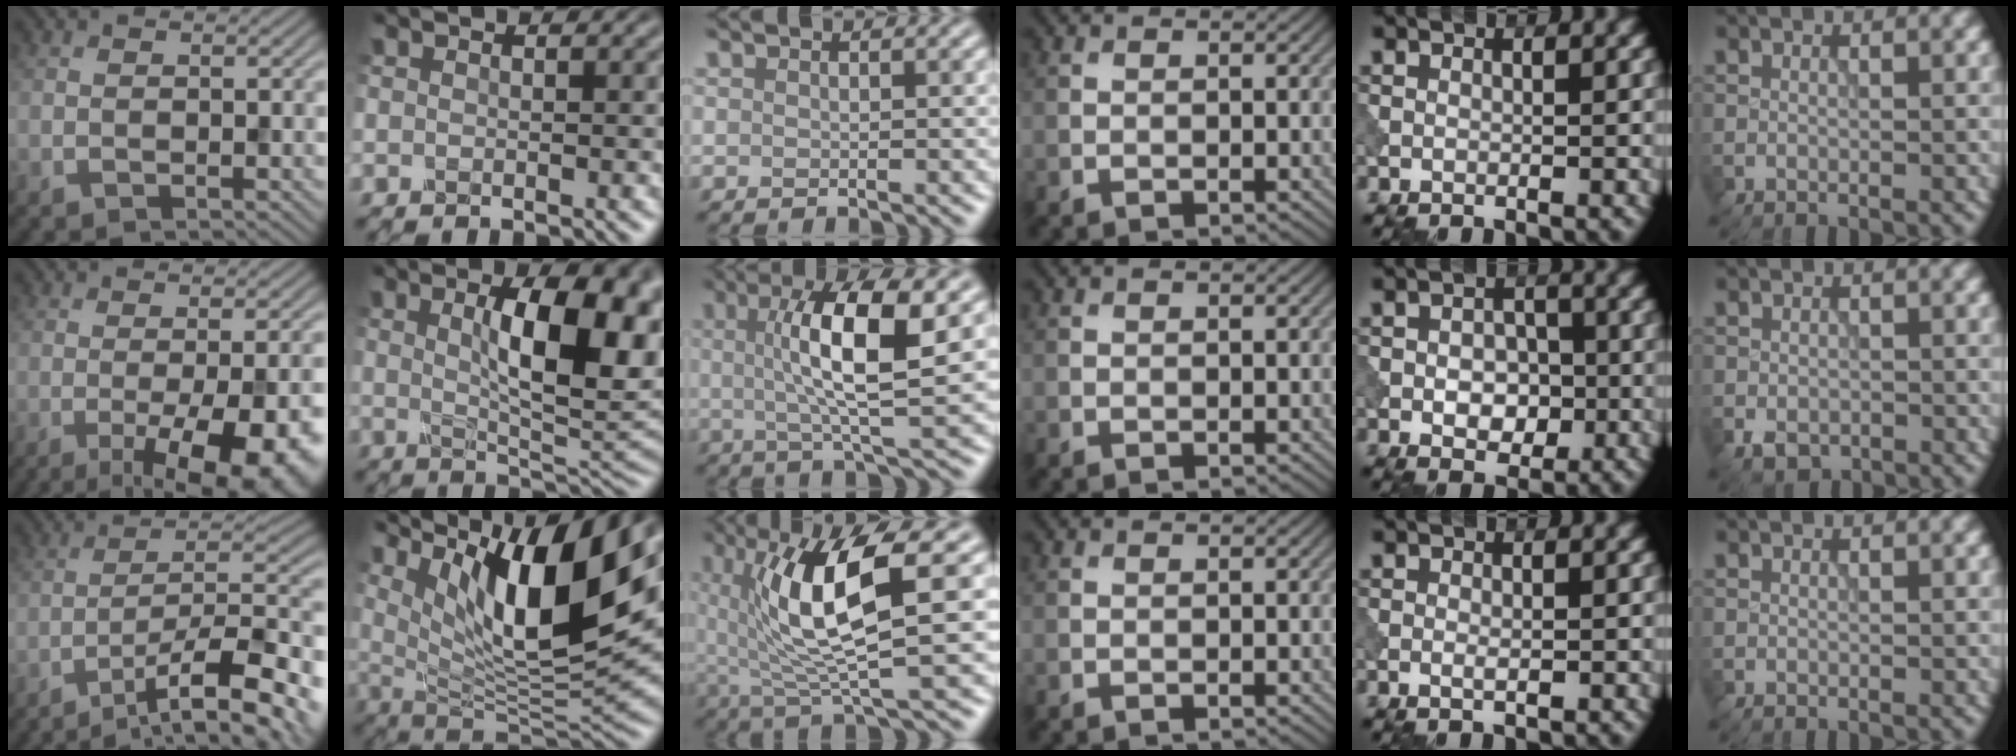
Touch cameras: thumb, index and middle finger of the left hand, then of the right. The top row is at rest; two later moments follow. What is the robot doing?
{"motion": "dispense", "object": "dispenser bottle"}